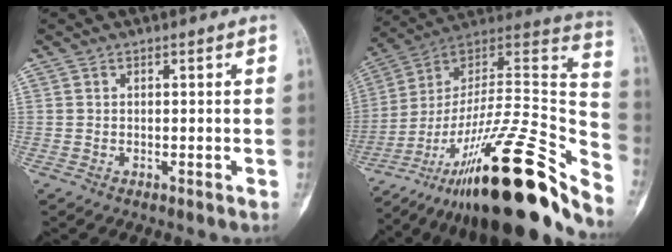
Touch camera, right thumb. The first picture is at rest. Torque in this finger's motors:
{"motor_torque": [4.38, 0.64, 1.07, -1.70, 0.26]}